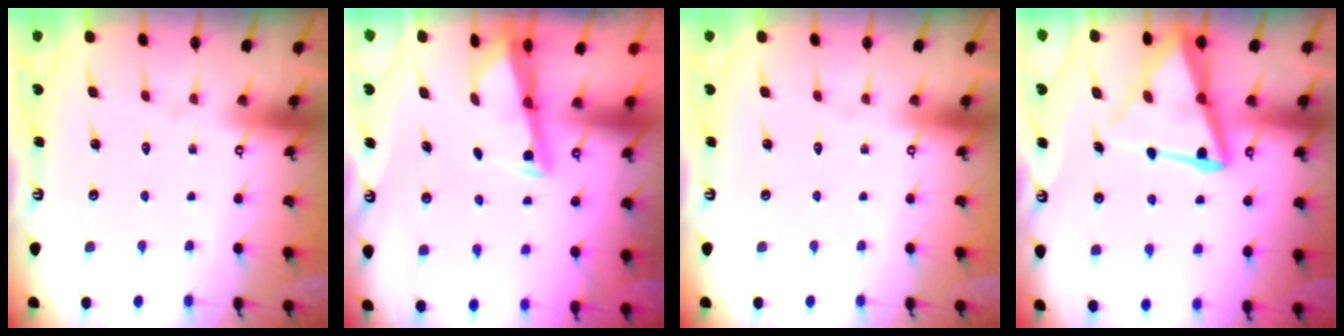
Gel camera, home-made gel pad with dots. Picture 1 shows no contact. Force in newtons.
{"total": 2.8, "press": 2.8, "slide": 0.2}
{"total": 0.0}
{"total": 13.3, "press": 13.3, "slide": 1.3}